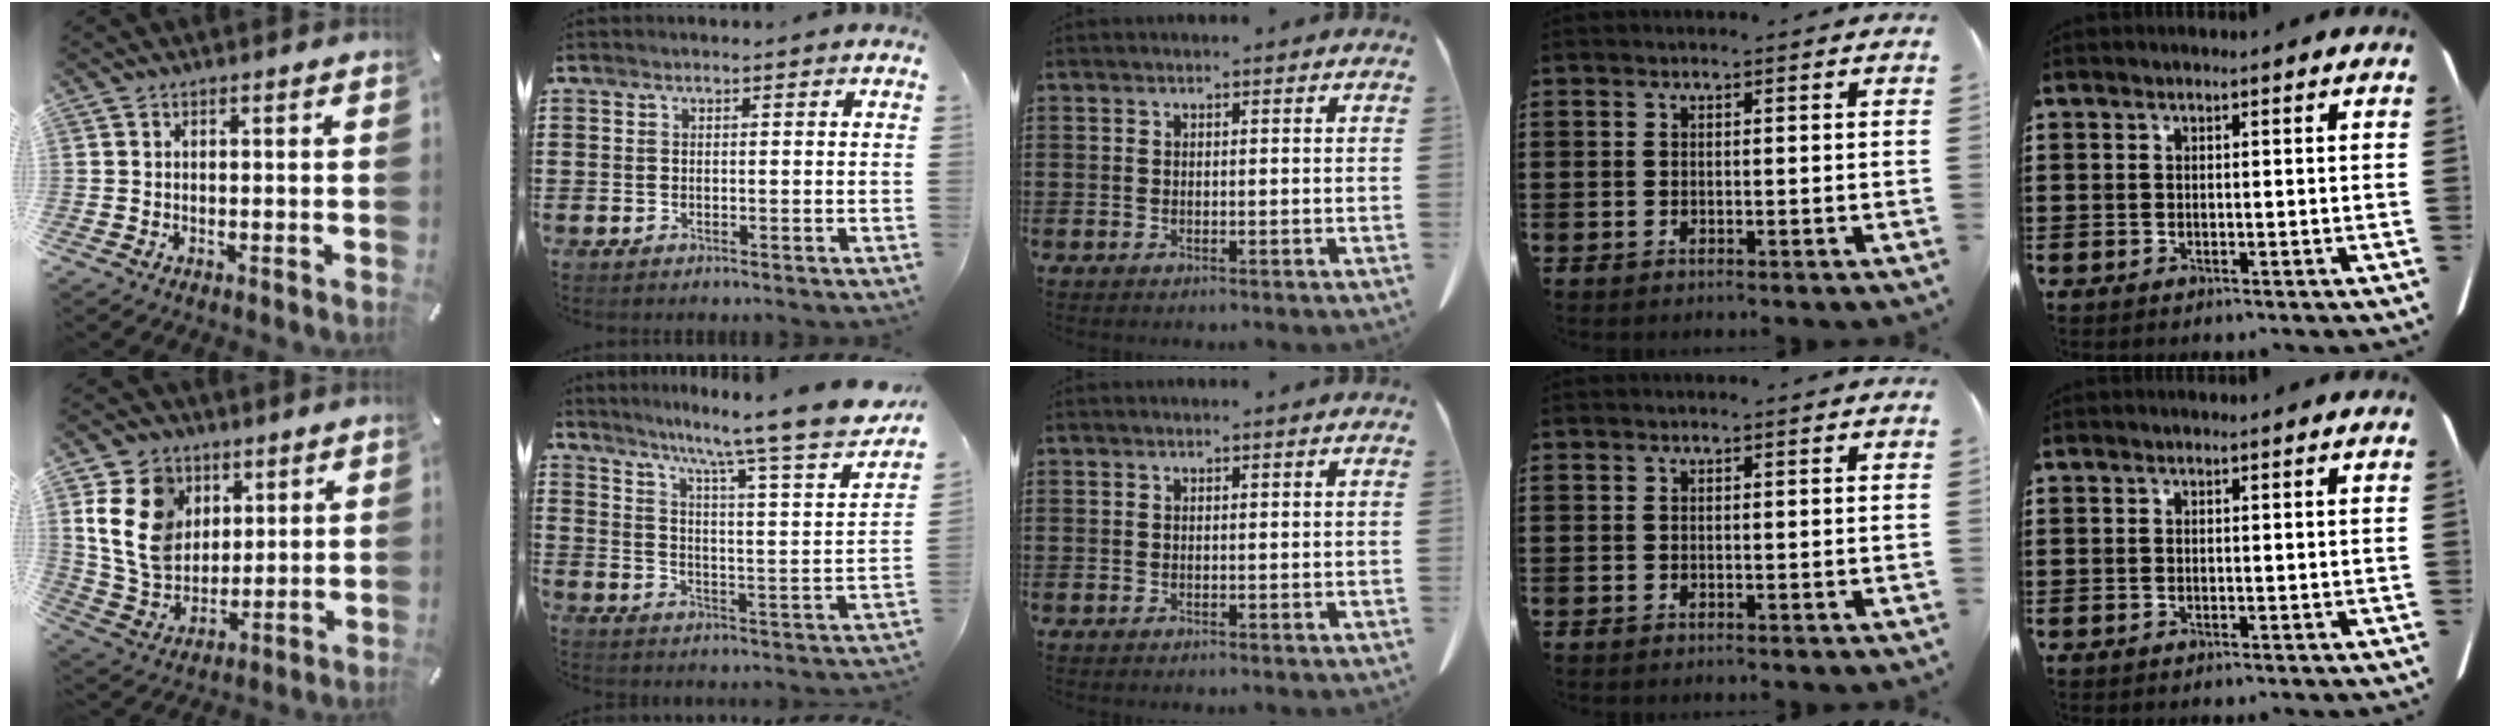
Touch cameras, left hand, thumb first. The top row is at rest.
{"thumb": {"total": 14.7, "force": [4.9, 11.9, 7.0], "torque": [-0.156, -0.010, 0.096]}, "index": {"total": 9.5, "force": [8.0, -1.0, 4.9], "torque": [-0.101, -0.076, 0.120]}}